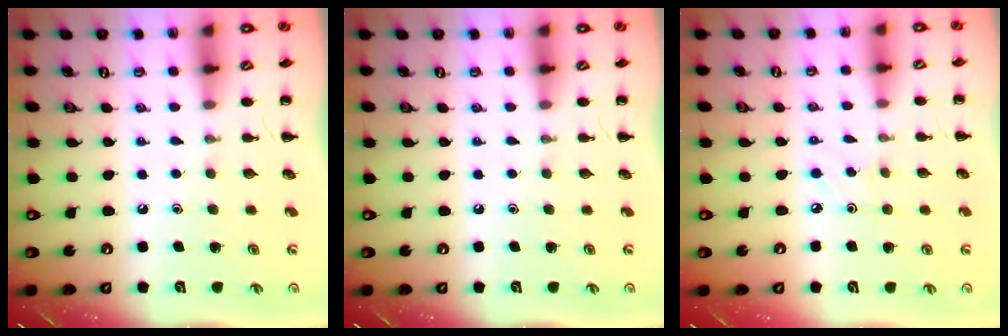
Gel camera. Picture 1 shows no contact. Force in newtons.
{"total": 0.0}
{"total": 2.5, "press": 2.3, "slide": 0.9}